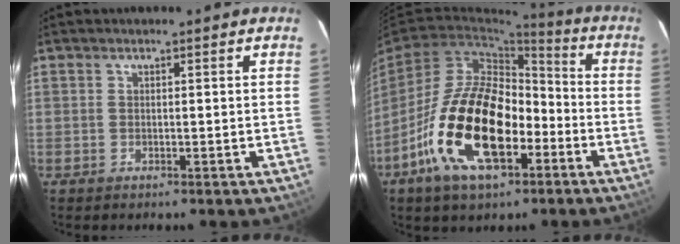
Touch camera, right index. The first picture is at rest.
{"total": 19.3, "force": [-8.1, 9.6, 14.6], "torque": [-0.284, -0.002, -0.138]}